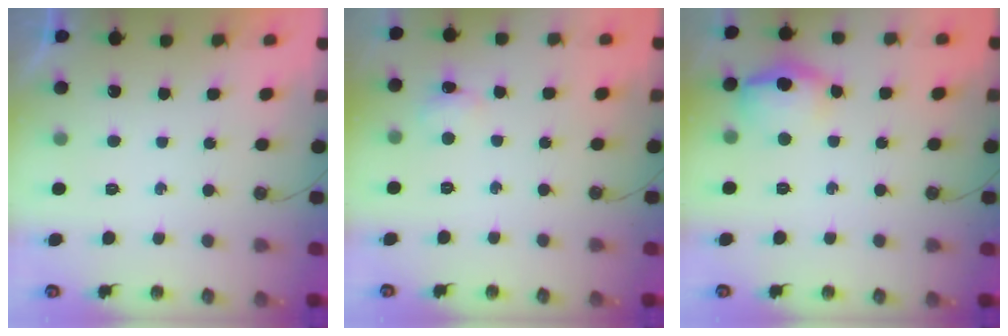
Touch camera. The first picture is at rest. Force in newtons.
{"total": 5.1, "press": 4.7, "slide": 2.0}
{"total": 17.9, "press": 13.2, "slide": 12.0}